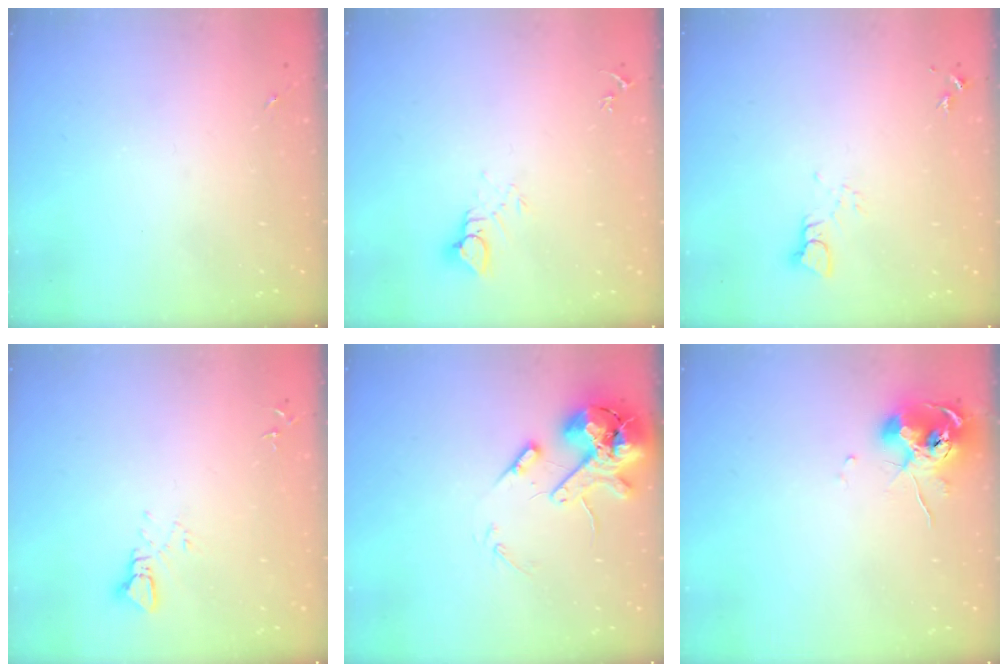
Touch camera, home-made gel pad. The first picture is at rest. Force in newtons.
{"total": 4.3, "press": 4.3, "slide": 0.3}
{"total": 3.3, "press": 3.3, "slide": 0.1}
{"total": 3.4, "press": 3.4, "slide": 0.2}
{"total": 14.0, "press": 13.8, "slide": 2.4}
{"total": 10.3, "press": 10.2, "slide": 1.1}